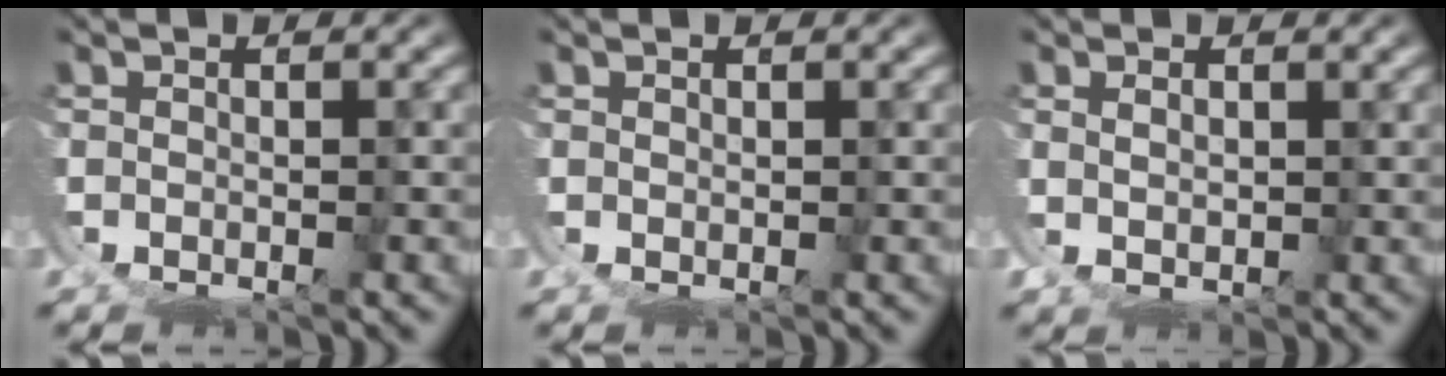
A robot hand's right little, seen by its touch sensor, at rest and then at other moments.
{"total": 1.0, "force": [0.8, -0.6, -0.1], "torque": [0.002, -0.002, 0.016]}
{"total": 2.4, "force": [2.3, 0.0, 0.6], "torque": [-0.012, 0.001, 0.039]}